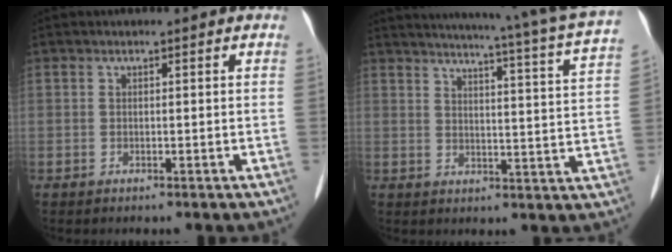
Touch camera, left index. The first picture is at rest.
{"total": 18.7, "force": [16.3, -1.2, 9.0], "torque": [-0.140, -0.053, 0.188]}